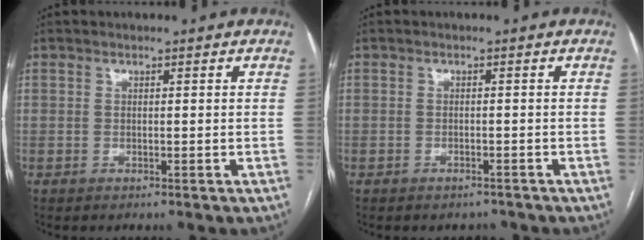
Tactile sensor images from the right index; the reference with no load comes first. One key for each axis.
{"total": 1.6, "fx": -1.4, "fy": 0.7, "fz": 0.1, "tx": -0.005, "ty": 0.000, "tz": -0.017}